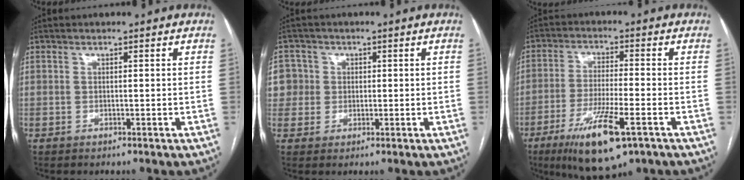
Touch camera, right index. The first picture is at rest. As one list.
[{"total": 5.5, "force": [1.0, 5.4, 0.3], "torque": [0.002, 0.018, 0.020]}, {"total": 12.4, "force": [-6.5, 2.2, 10.4], "torque": [-0.194, -0.027, -0.105]}]